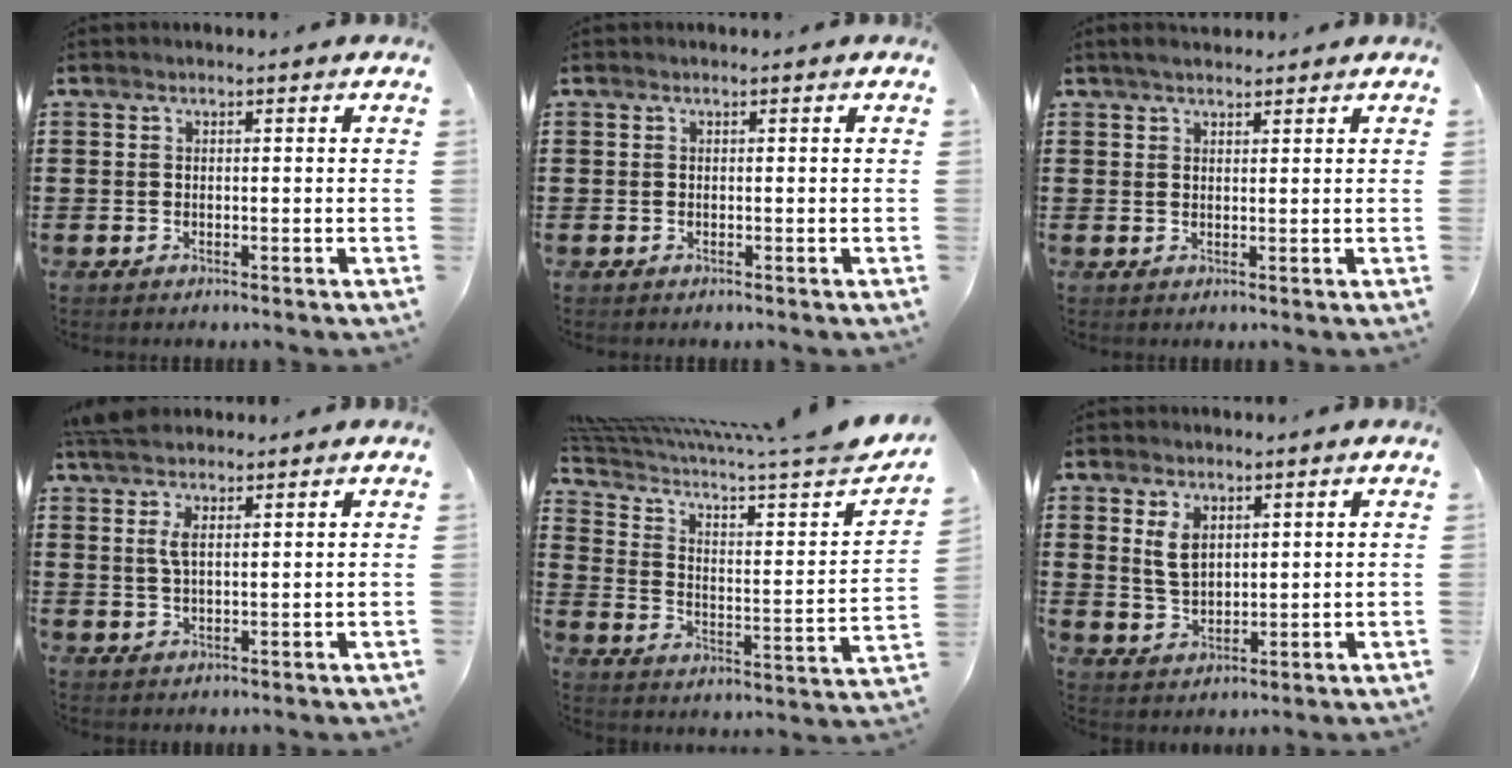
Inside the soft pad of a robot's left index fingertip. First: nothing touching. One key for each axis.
{"total": 0.0}
{"total": 1.8, "fx": 1.7, "fy": 0.5, "fz": 0.6, "tx": -0.013, "ty": 0.006, "tz": 0.031}
{"total": 5.0, "fx": 2.8, "fy": 1.8, "fz": 3.8, "tx": -0.082, "ty": 0.004, "tz": 0.049}
{"total": 5.8, "fx": 4.6, "fy": -0.4, "fz": 3.6, "tx": -0.081, "ty": -0.058, "tz": 0.068}
{"total": 4.7, "fx": 2.0, "fy": 2.9, "fz": 3.1, "tx": -0.063, "ty": 0.006, "tz": 0.034}